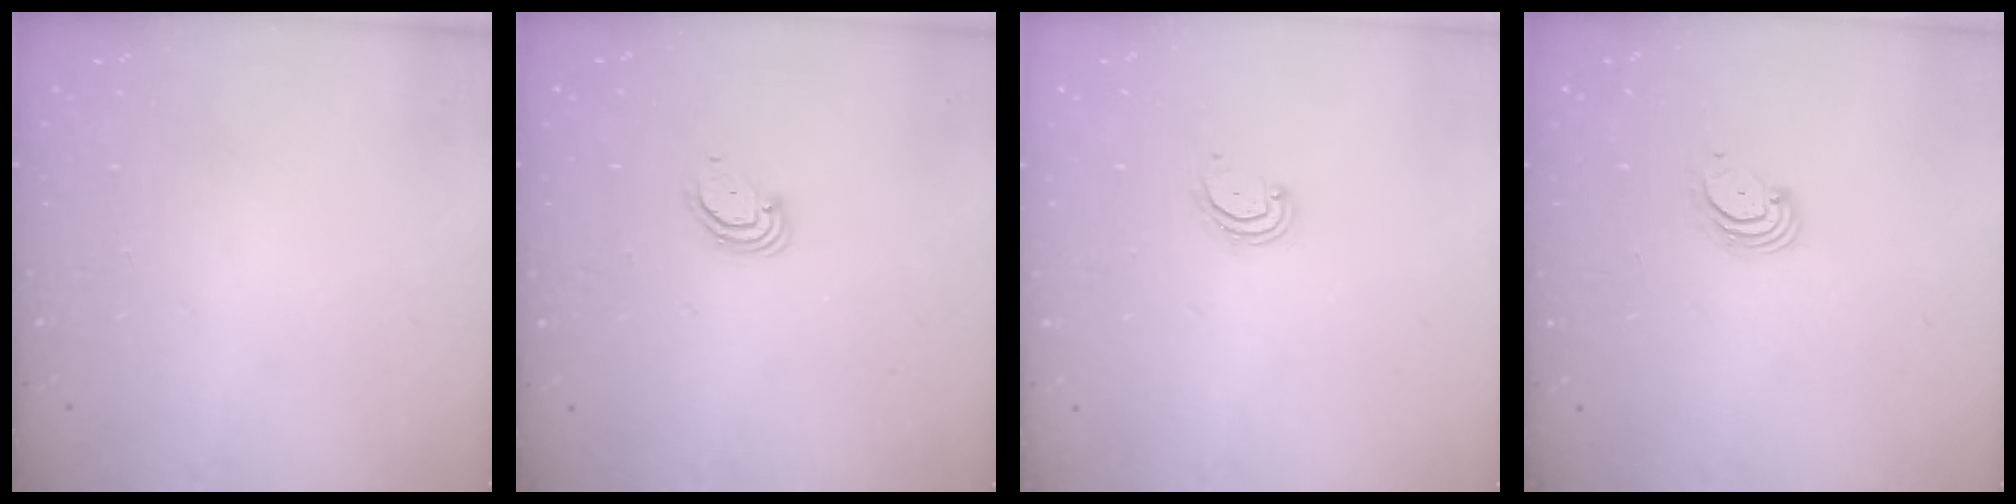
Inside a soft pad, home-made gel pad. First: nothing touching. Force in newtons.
{"total": 3.8, "press": 3.8, "slide": 0.3}
{"total": 2.8, "press": 2.8, "slide": 0.2}
{"total": 2.9, "press": 2.9, "slide": 0.4}